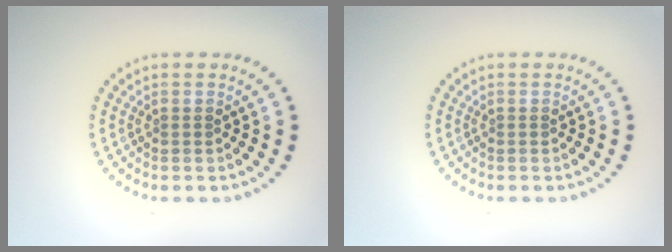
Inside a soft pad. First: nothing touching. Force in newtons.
{"total": 0.0}